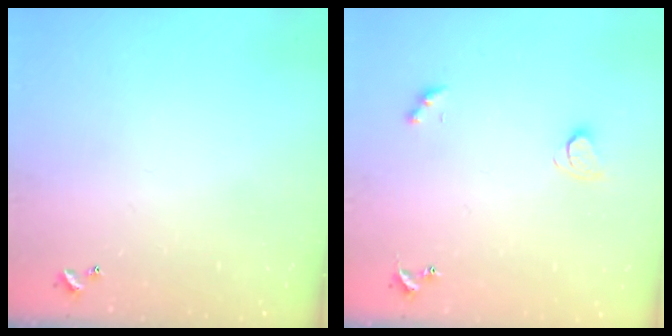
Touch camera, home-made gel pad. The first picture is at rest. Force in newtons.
{"total": 2.1, "press": 2.1, "slide": 0.4}